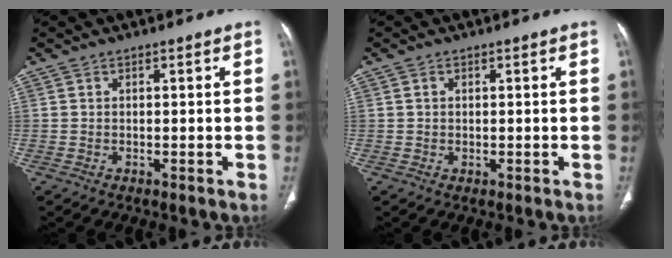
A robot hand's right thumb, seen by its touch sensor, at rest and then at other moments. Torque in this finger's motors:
{"motor_torque": [-0.44, 0.36, -0.35, 0.12, 0.06]}